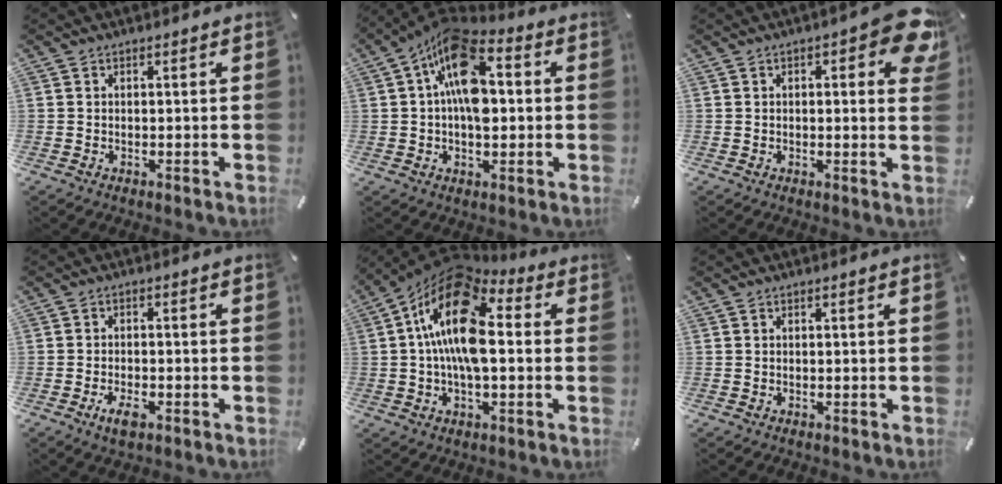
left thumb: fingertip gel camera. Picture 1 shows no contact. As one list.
[{"total": 15.9, "force": [1.6, 8.9, 13.1], "torque": [-0.240, -0.007, 0.028]}, {"total": 8.6, "force": [3.1, 3.4, 7.2], "torque": [-0.081, -0.018, 0.050]}, {"total": 3.8, "force": [-2.0, 1.6, 2.7], "torque": [-0.056, 0.005, -0.038]}, {"total": 18.7, "force": [2.1, 9.8, 15.7], "torque": [-0.292, -0.008, 0.032]}, {"total": 0.0}]